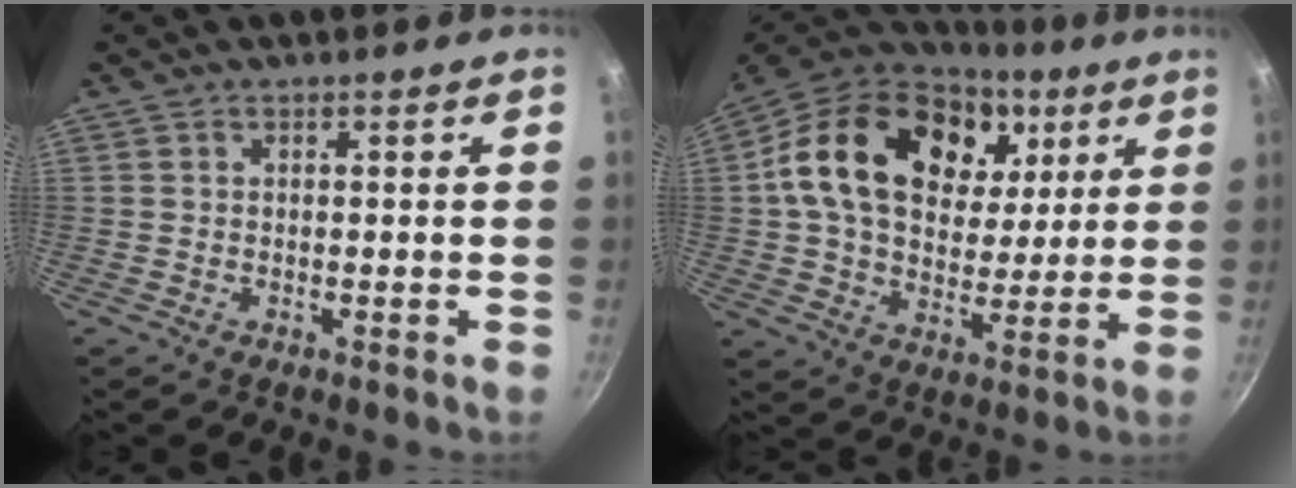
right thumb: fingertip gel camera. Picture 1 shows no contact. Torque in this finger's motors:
{"motor_torque": [0.37, 3.31, 0.93, -0.66, 0.48]}